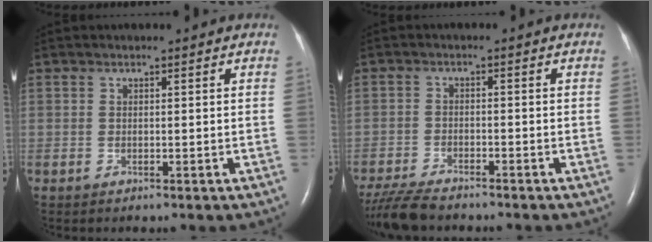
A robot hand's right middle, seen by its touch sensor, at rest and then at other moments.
{"total": 7.2, "force": [-6.5, 1.1, 3.0], "torque": [-0.059, -0.021, -0.116]}